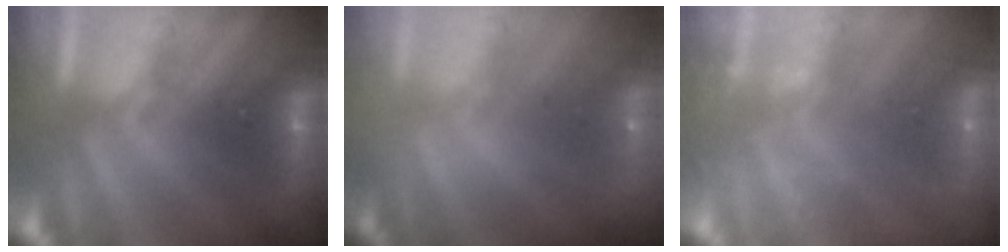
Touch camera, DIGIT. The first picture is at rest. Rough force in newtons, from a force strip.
{"total": 6.7}
{"total": 2.4}